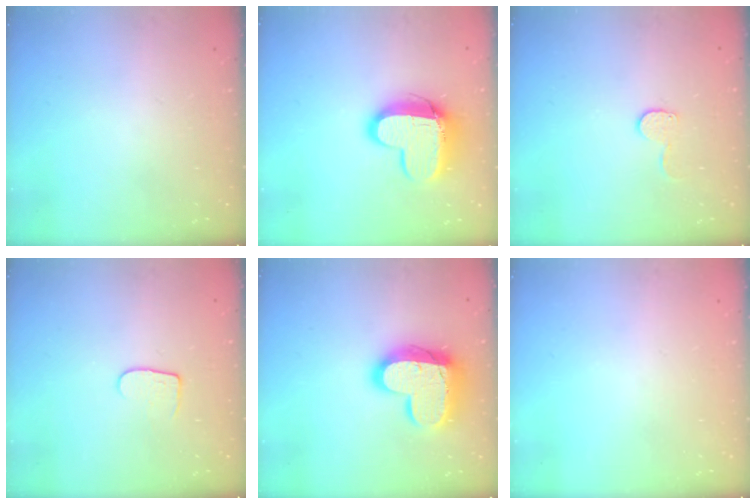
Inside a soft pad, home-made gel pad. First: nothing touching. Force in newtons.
{"total": 12.9, "press": 12.9, "slide": 1.1}
{"total": 7.1, "press": 7.1, "slide": 0.4}
{"total": 5.8, "press": 5.8, "slide": 0.6}
{"total": 17.8, "press": 17.8, "slide": 1.3}
{"total": 0.0}